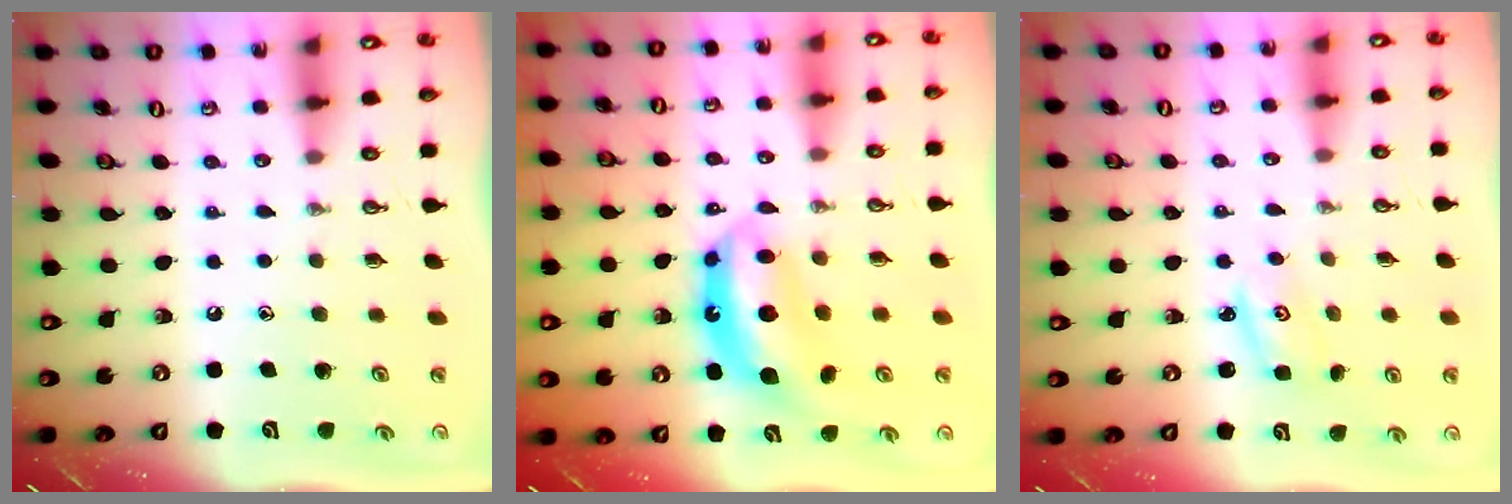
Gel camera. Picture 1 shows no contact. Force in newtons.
{"total": 11.5, "press": 11.4, "slide": 1.4}
{"total": 2.1, "press": 2.1, "slide": 0.2}